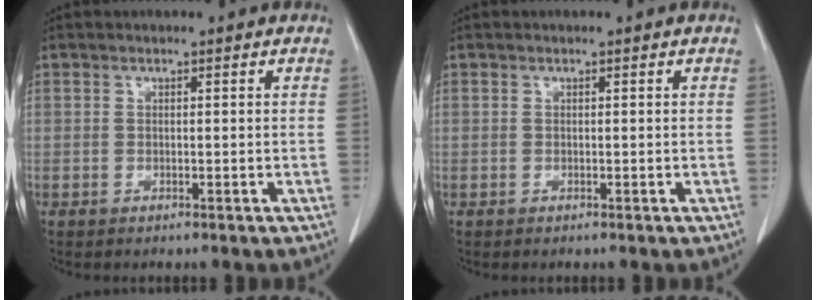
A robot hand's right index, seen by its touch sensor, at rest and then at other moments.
{"total": 0.0}